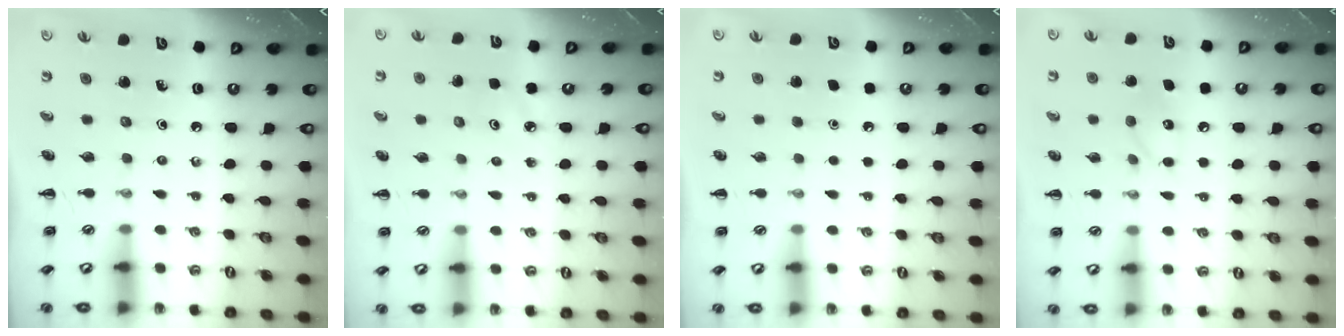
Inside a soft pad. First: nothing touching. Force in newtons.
{"total": 2.7, "press": 2.5, "slide": 0.8}
{"total": 1.6, "press": 1.6, "slide": 0.1}
{"total": 7.8, "press": 7.7, "slide": 1.3}